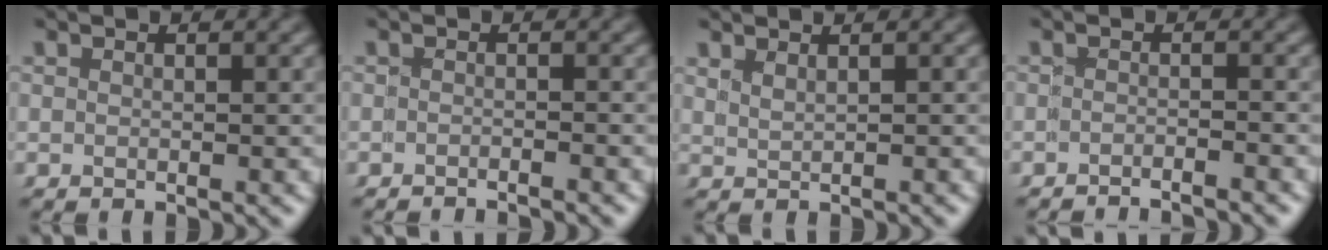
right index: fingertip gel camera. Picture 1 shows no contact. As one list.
[{"total": 1.6, "force": [-1.5, 0.3, 0.2], "torque": [-0.004, 0.004, -0.032]}, {"total": 1.4, "force": [1.3, -0.3, 0.2], "torque": [-0.009, 0.003, 0.029]}, {"total": 2.8, "force": [-2.7, 0.6, 0.3], "torque": [0.000, 0.003, -0.054]}]